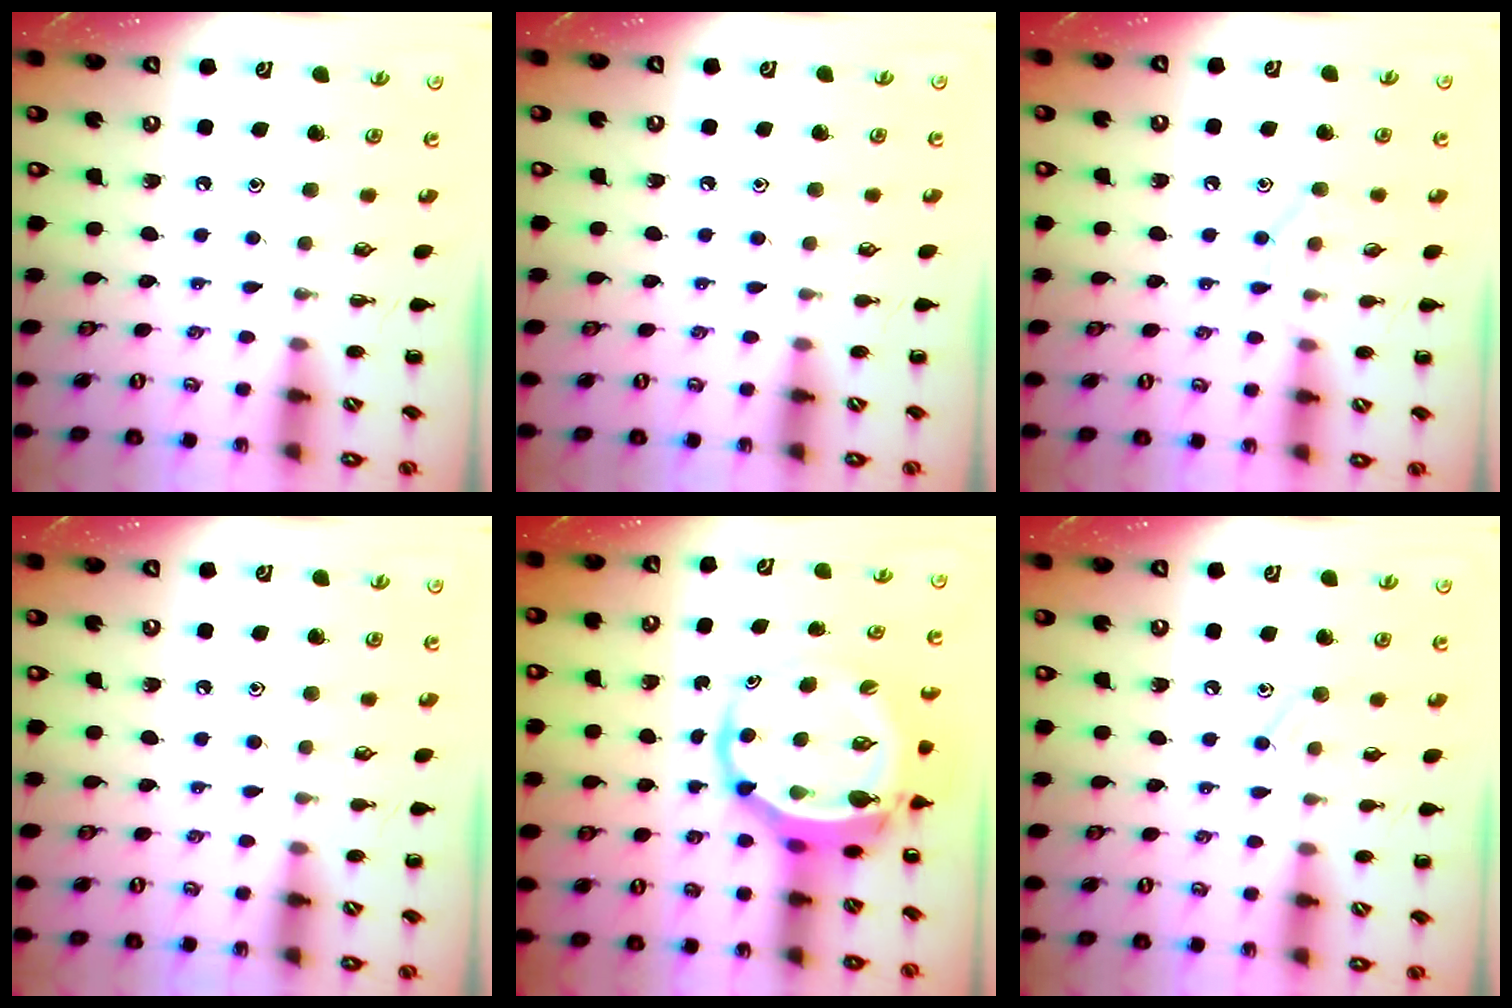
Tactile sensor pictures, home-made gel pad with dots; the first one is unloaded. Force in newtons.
{"total": 4.2, "press": 3.9, "slide": 1.7}
{"total": 6.6, "press": 6.6, "slide": 1.1}
{"total": 5.1, "press": 4.8, "slide": 1.8}
{"total": 8.0, "press": 7.7, "slide": 2.2}
{"total": 7.0, "press": 6.6, "slide": 2.3}